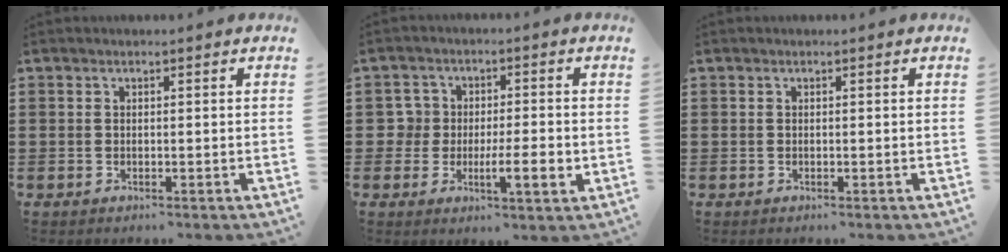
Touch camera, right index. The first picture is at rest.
{"total": 6.1, "force": [-1.1, 3.9, 4.6], "torque": [-0.087, 0.005, -0.022]}
{"total": 0.0}